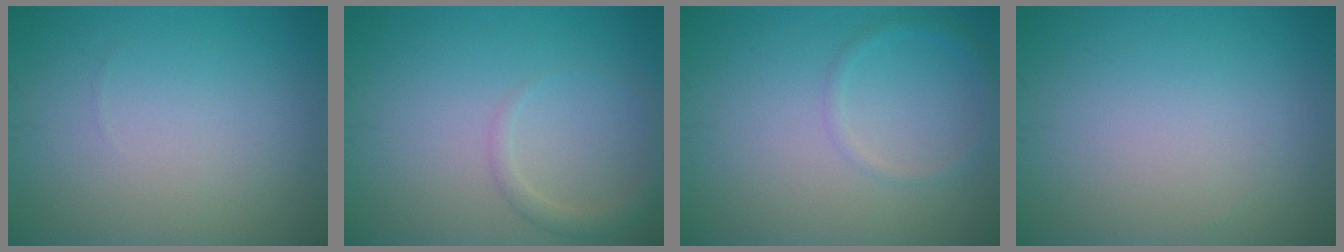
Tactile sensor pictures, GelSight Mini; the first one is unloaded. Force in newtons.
{"total": 1.5, "press": 1.5, "slide": 0.1}
{"total": 1.1, "press": 1.1, "slide": 0.1}
{"total": 0.0}